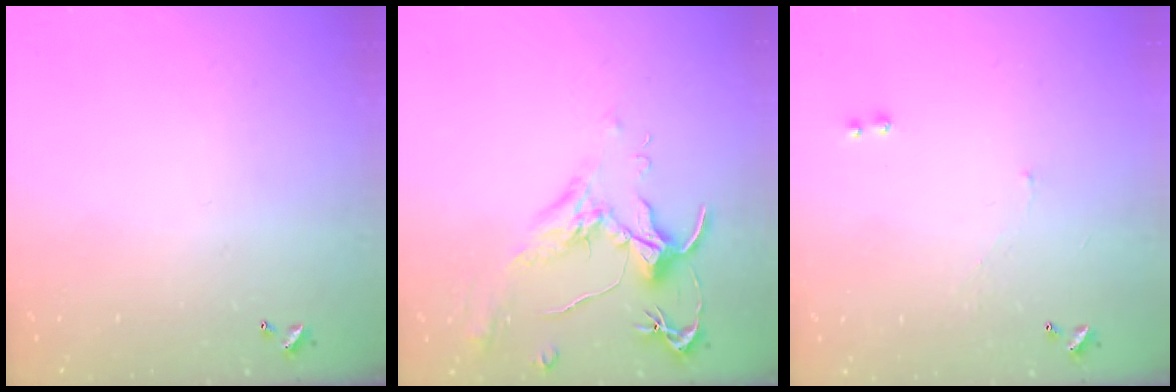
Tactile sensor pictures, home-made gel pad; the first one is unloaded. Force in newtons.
{"total": 1.9, "press": 1.9, "slide": 0.6}
{"total": 2.0, "press": 1.9, "slide": 0.7}